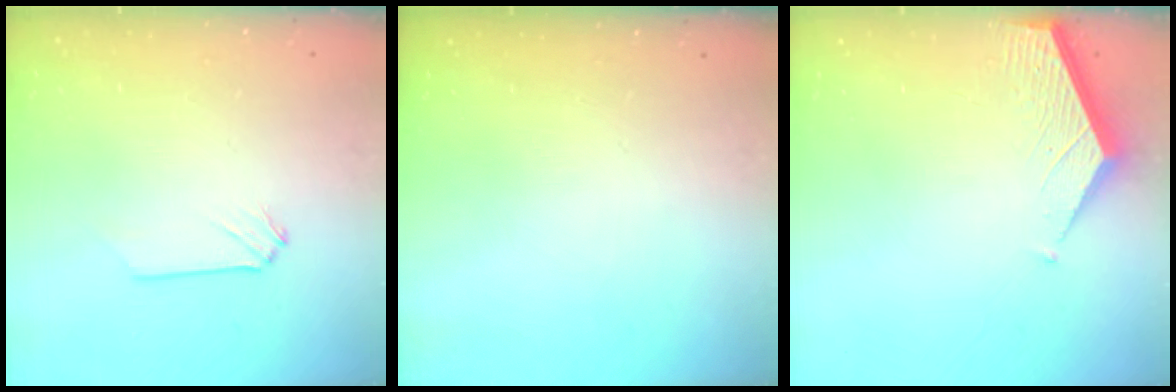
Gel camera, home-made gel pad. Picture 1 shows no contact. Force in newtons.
{"total": 0.0}
{"total": 3.3, "press": 3.3, "slide": 0.4}